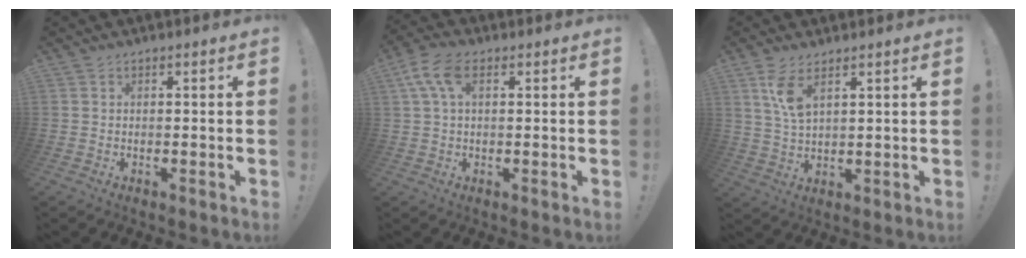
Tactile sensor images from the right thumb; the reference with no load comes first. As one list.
[{"total": 8.2, "force": [2.8, 4.4, 6.3], "torque": [-0.125, 0.009, 0.055]}, {"total": 7.0, "force": [3.7, 2.7, 5.3], "torque": [-0.092, -0.015, 0.067]}]